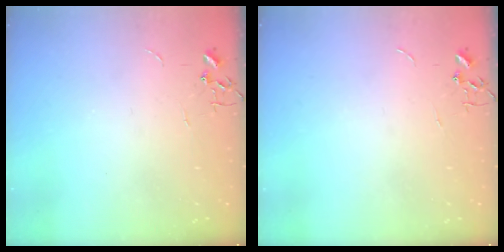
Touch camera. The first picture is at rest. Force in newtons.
{"total": 0.0}